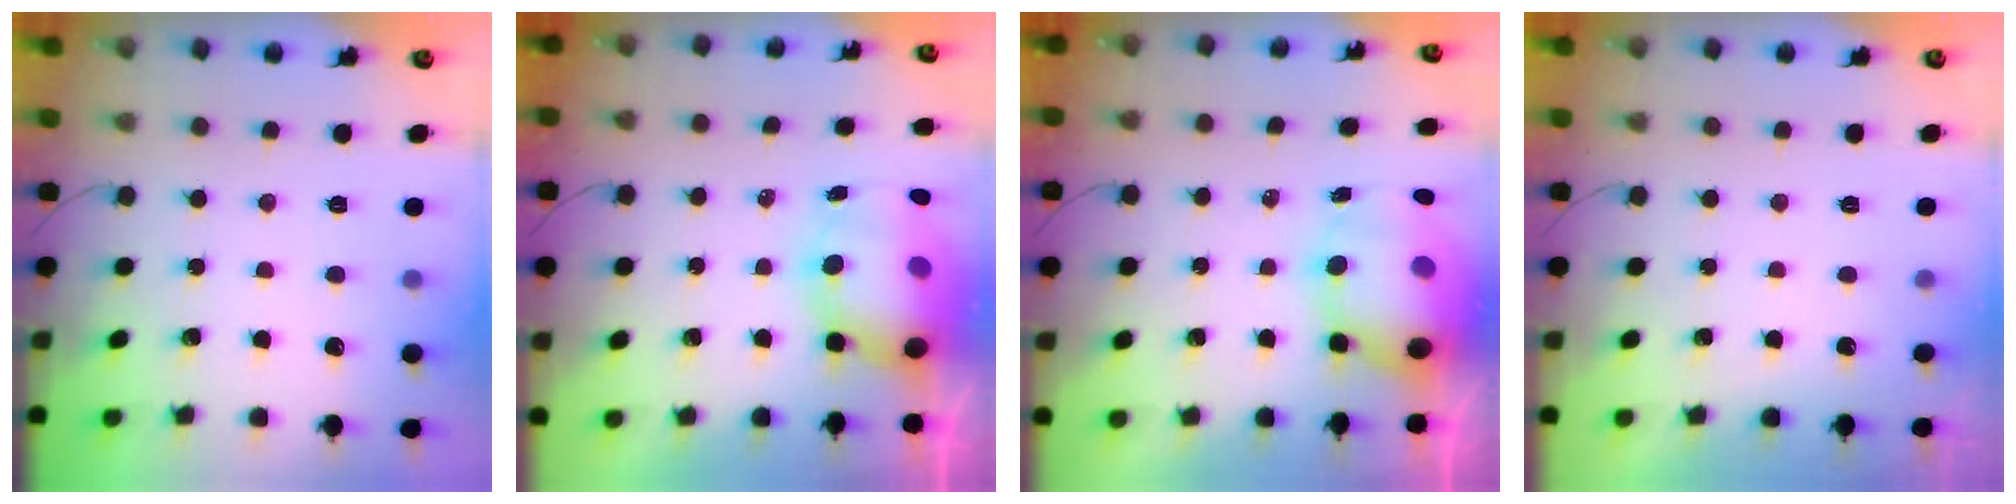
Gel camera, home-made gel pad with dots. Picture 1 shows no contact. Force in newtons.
{"total": 11.8, "press": 11.5, "slide": 2.7}
{"total": 11.1, "press": 10.8, "slide": 2.6}
{"total": 0.0}